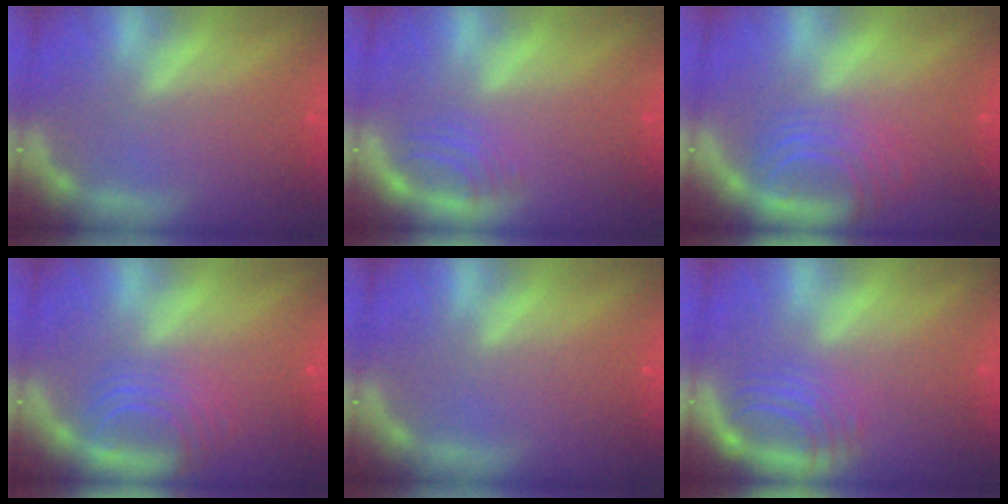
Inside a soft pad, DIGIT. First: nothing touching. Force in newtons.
{"total": 2.9}
{"total": 6.6}
{"total": 5.5}
{"total": 0.0}
{"total": 5.5}